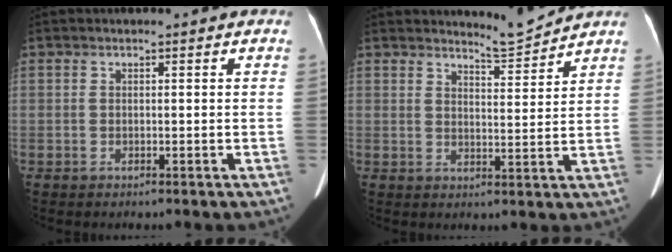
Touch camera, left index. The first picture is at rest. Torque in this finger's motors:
{"motor_torque": [-0.29, -0.01, -0.09, -0.02]}